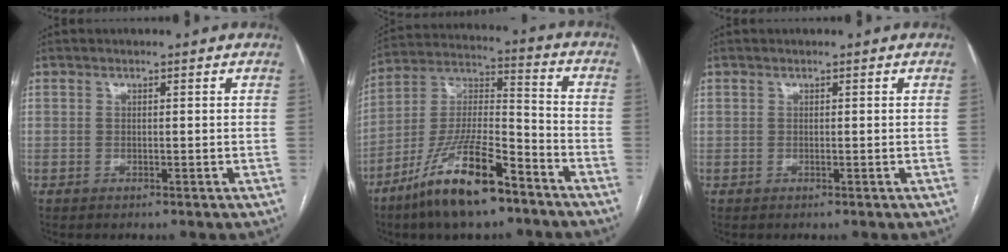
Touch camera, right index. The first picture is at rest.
{"total": 16.5, "force": [-10.7, 3.8, 12.0], "torque": [-0.239, -0.005, -0.194]}
{"total": 0.0}